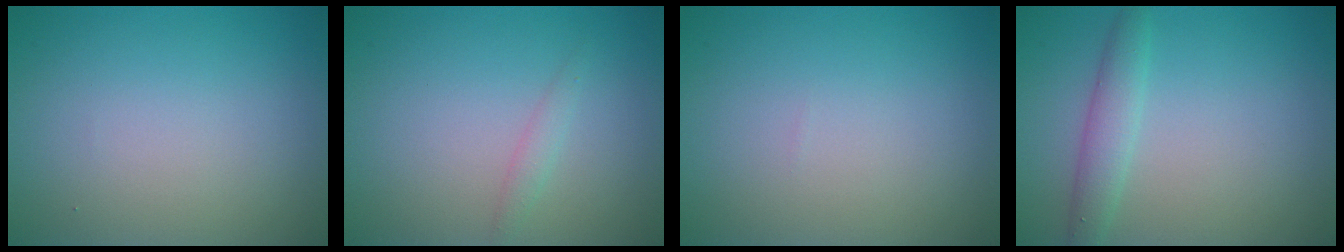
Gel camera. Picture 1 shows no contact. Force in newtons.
{"total": 1.0, "press": 1.0, "slide": 0.0}
{"total": 0.0}
{"total": 2.4, "press": 2.4, "slide": 0.1}